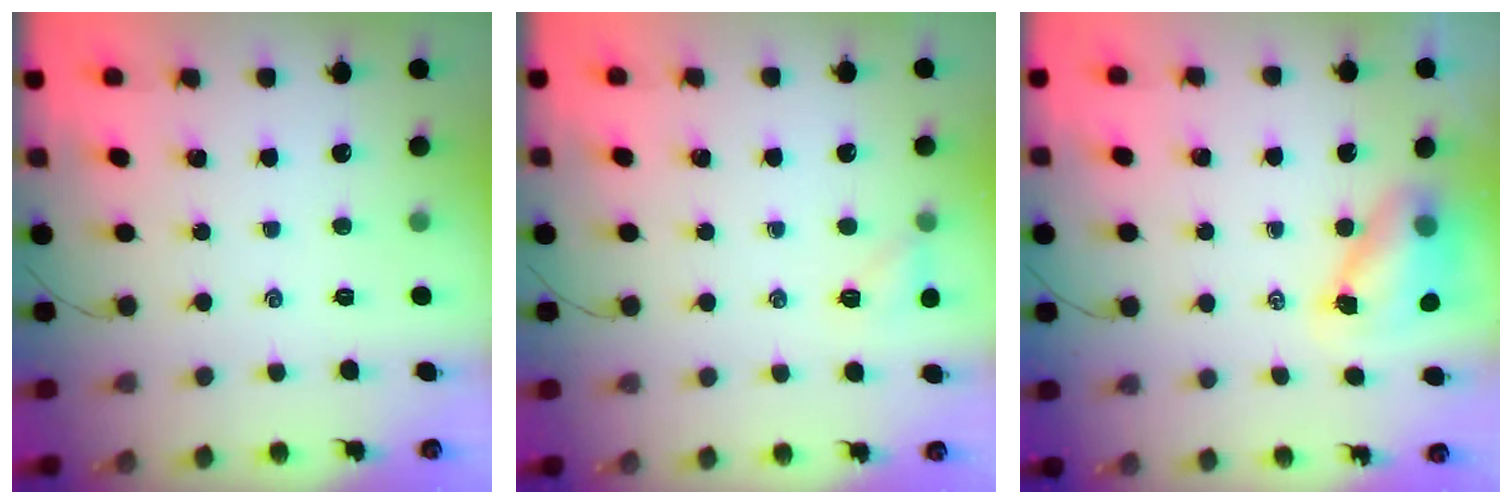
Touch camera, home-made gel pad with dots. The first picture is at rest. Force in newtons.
{"total": 6.0, "press": 5.8, "slide": 1.2}
{"total": 8.1, "press": 8.0, "slide": 1.1}